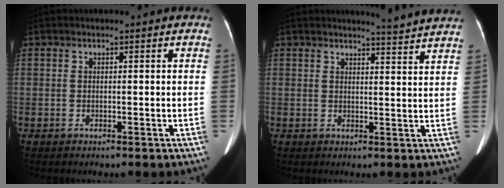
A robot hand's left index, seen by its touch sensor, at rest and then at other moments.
{"total": 5.2, "force": [5.0, -1.0, 1.0], "torque": [-0.023, -0.014, 0.049]}